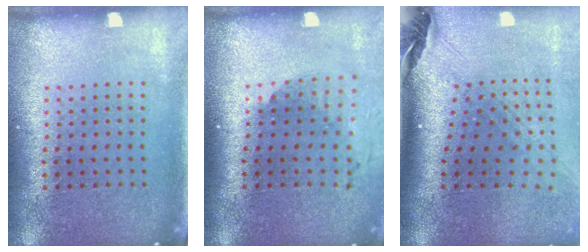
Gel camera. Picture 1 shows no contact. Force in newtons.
{"total": 2.0, "press": 1.5, "slide": 1.4}
{"total": 3.0, "press": 2.1, "slide": 2.1}